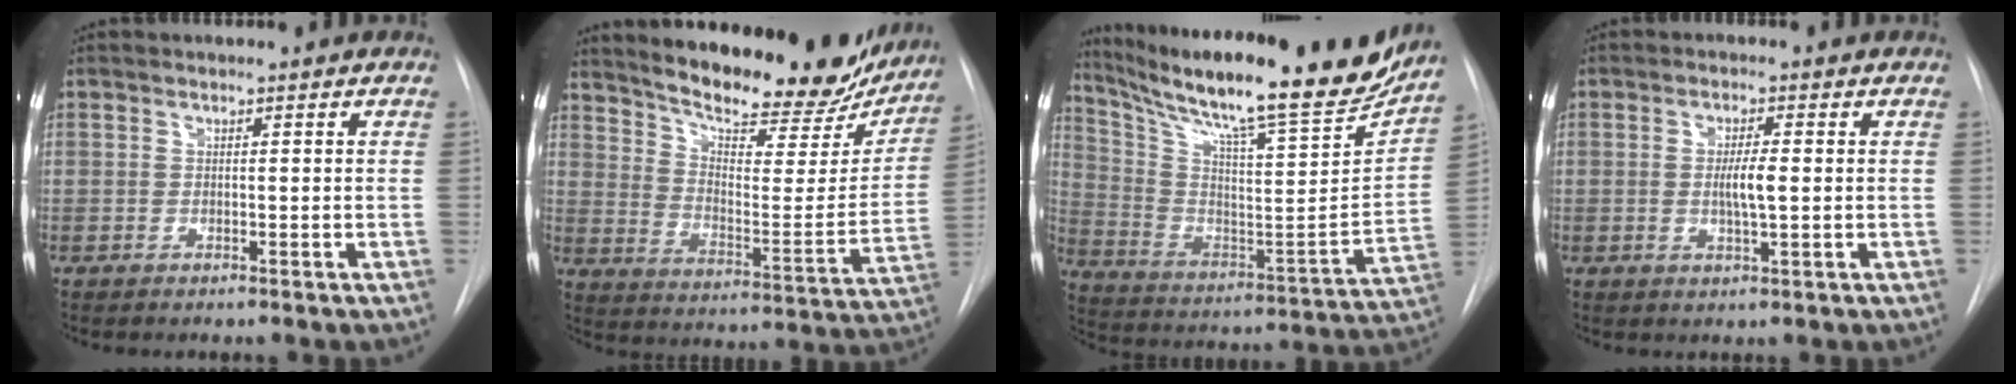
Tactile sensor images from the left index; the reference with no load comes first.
{"total": 23.7, "force": [20.6, 6.2, 9.8], "torque": [-0.145, -0.040, 0.275]}
{"total": 27.7, "force": [23.0, 3.2, 15.2], "torque": [-0.266, -0.050, 0.340]}
{"total": 3.6, "force": [-0.1, 0.4, 3.6], "torque": [-0.064, -0.006, -0.003]}